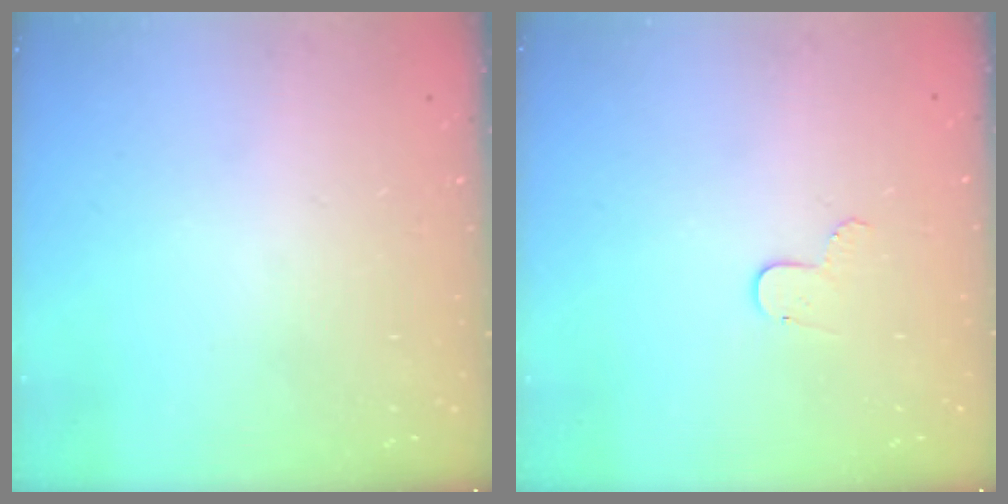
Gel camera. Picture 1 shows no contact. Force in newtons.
{"total": 4.9, "press": 4.9, "slide": 0.5}